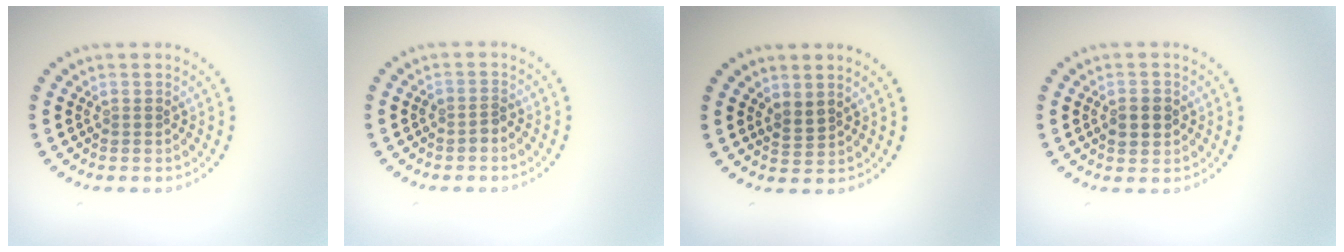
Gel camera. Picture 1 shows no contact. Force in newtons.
{"total": 1.1, "press": 0.8, "slide": 0.7}
{"total": 1.5, "press": 1.2, "slide": 0.9}
{"total": 2.1, "press": 2.1, "slide": 0.2}